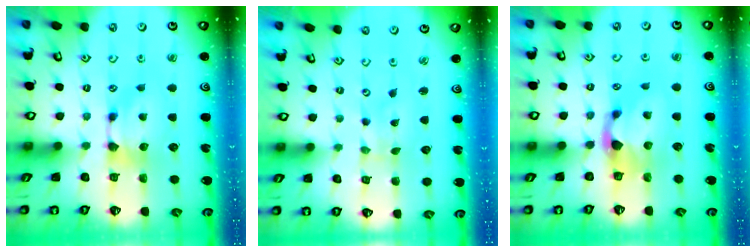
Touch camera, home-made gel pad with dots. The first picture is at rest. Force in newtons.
{"total": 5.3, "press": 5.2, "slide": 0.2}
{"total": 1.7, "press": 1.0, "slide": 1.4}